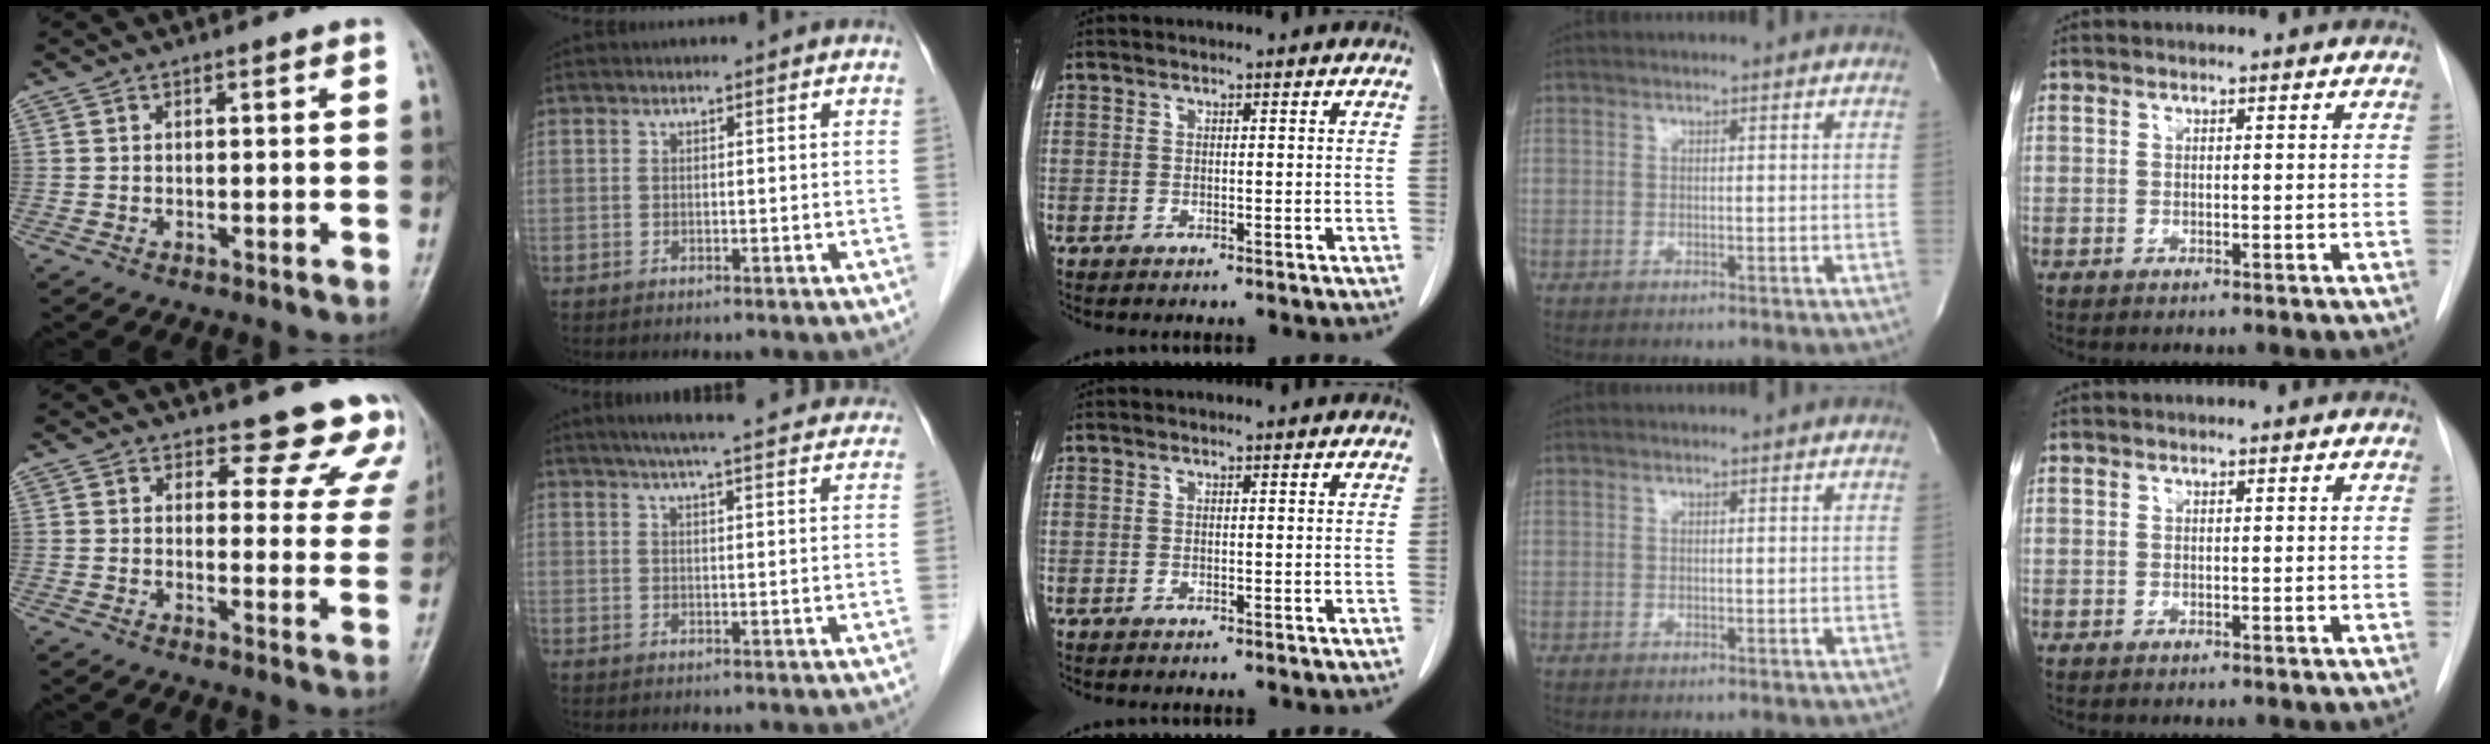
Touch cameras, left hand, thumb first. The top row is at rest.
{"thumb": {"total": 12.5, "force": [11.6, 4.7, 1.0], "torque": [0.045, -0.093, 0.100]}, "index": {"total": 19.6, "force": [17.5, 2.4, 8.5], "torque": [-0.118, 0.027, 0.217]}}